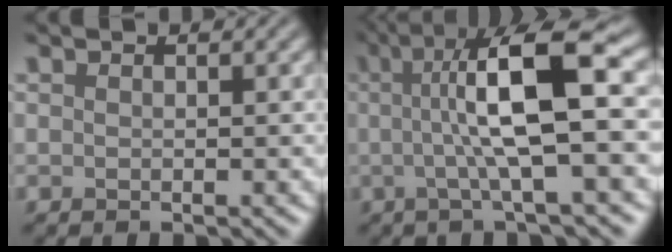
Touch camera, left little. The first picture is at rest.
{"total": 9.2, "force": [0.7, 1.8, 9.0], "torque": [-0.132, 0.011, 0.003]}